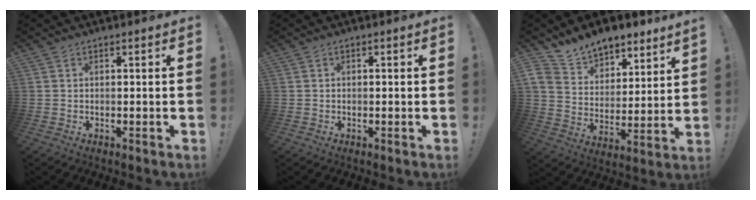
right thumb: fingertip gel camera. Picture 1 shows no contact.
{"total": 0.6, "force": [-0.5, 0.2, 0.3], "torque": [-0.011, 0.004, -0.008]}
{"total": 11.3, "force": [10.0, 4.7, 2.1], "torque": [-0.054, -0.079, 0.191]}